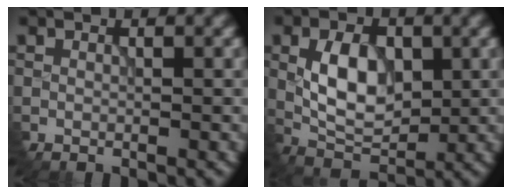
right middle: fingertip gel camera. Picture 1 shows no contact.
{"total": 5.7, "force": [-0.2, 3.5, 4.4], "torque": [-0.086, 0.000, 0.002]}